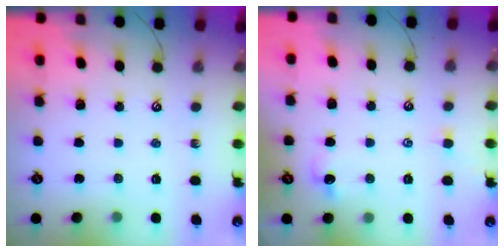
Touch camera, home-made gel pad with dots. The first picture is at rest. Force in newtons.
{"total": 1.4, "press": 1.3, "slide": 0.6}